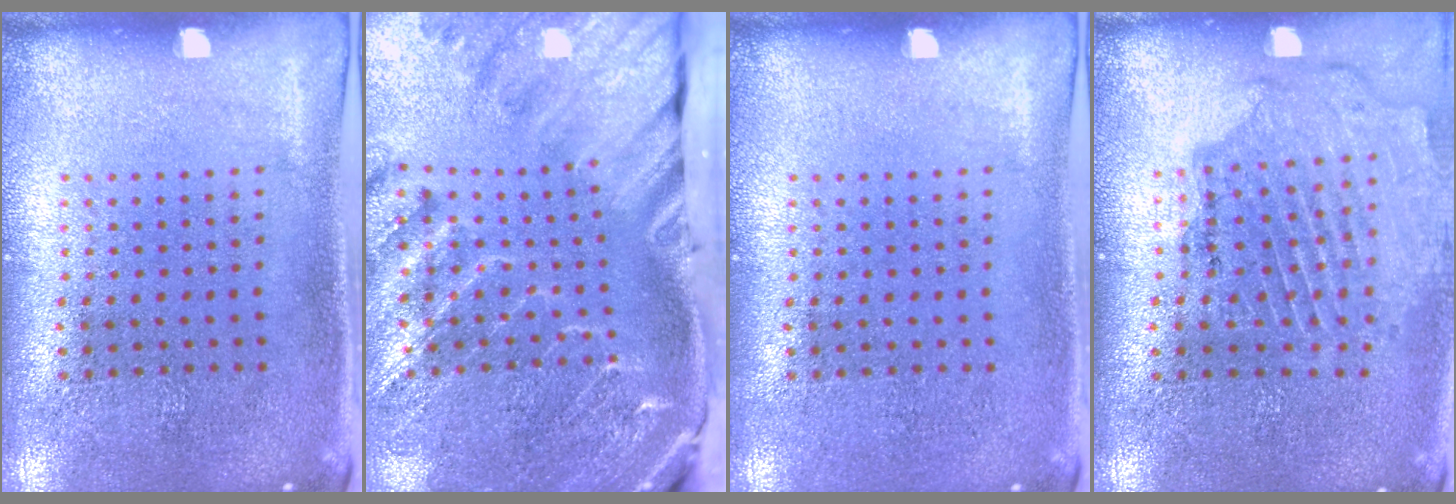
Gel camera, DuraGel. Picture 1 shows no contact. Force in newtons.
{"total": 3.2, "press": 3.0, "slide": 1.1}
{"total": 0.0}
{"total": 1.6, "press": 1.5, "slide": 0.3}